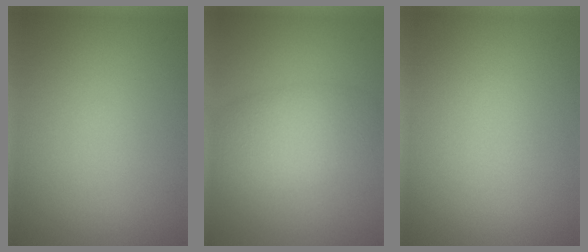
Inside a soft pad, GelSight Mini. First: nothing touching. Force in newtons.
{"total": 4.7, "press": 4.7, "slide": 0.2}
{"total": 0.0}